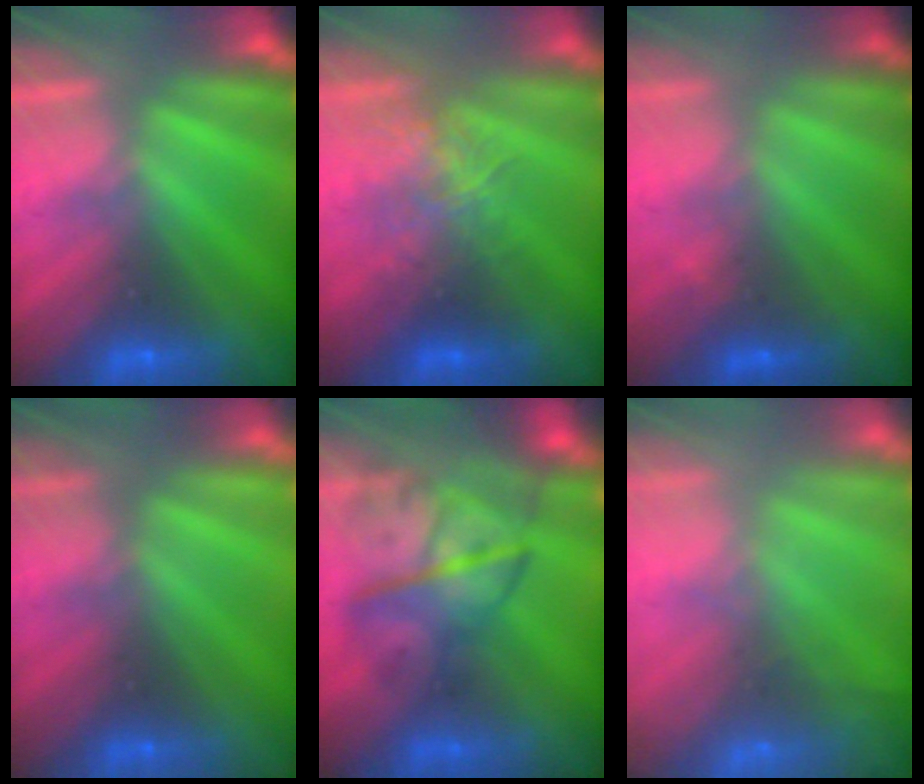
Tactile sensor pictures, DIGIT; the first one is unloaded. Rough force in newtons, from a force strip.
{"total": 2.6}
{"total": 1.9}
{"total": 3.0}
{"total": 10.5}
{"total": 7.1}